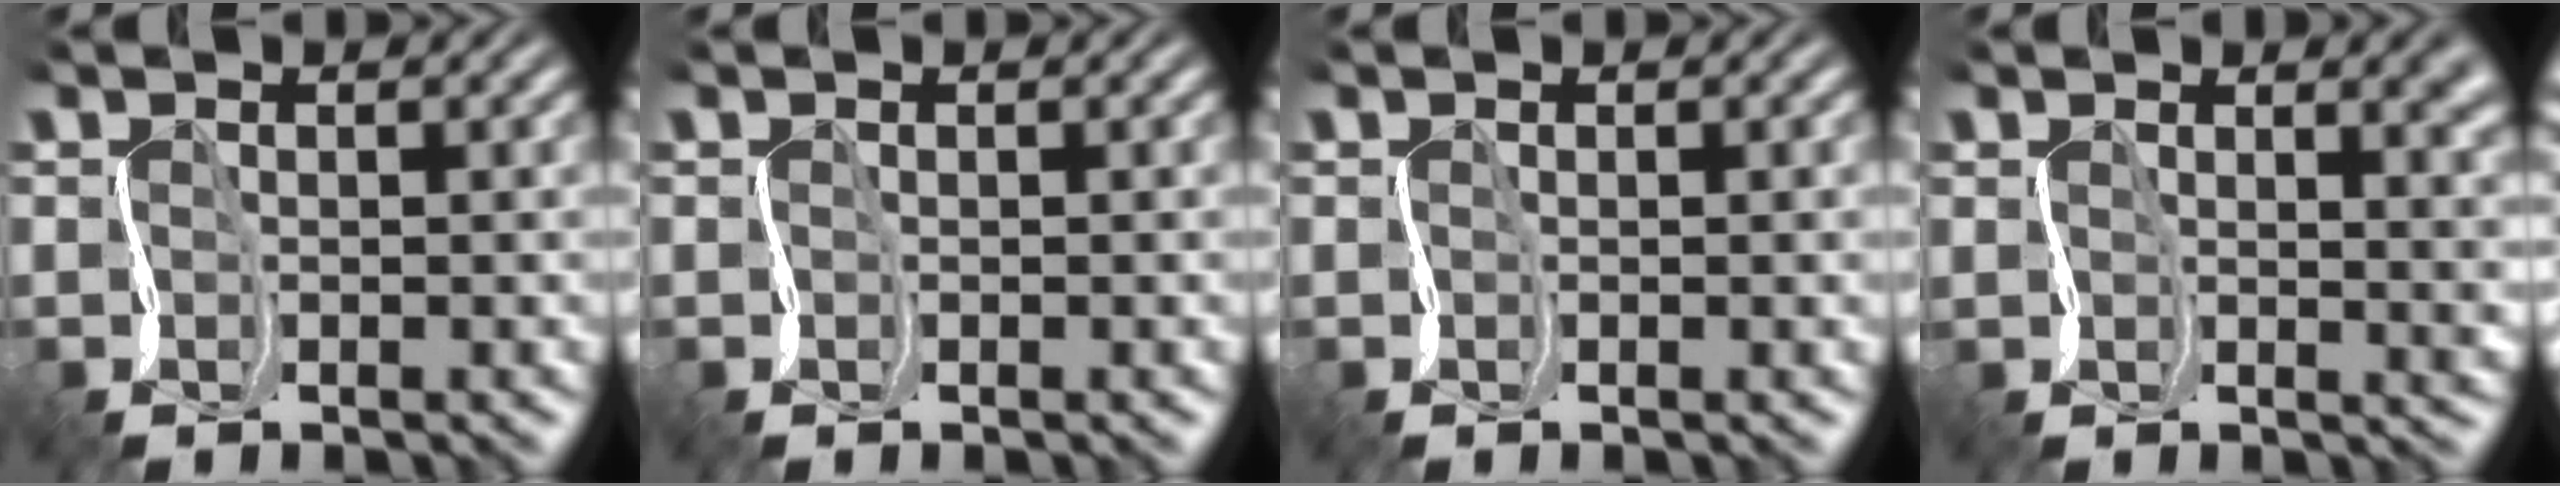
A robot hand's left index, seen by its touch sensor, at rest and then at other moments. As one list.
[{"total": 0.0}, {"total": 0.7, "force": [0.0, 0.1, 0.7], "torque": [-0.010, -0.002, 0.000]}, {"total": 5.0, "force": [1.7, 2.4, 4.0], "torque": [-0.022, 0.002, 0.023]}]